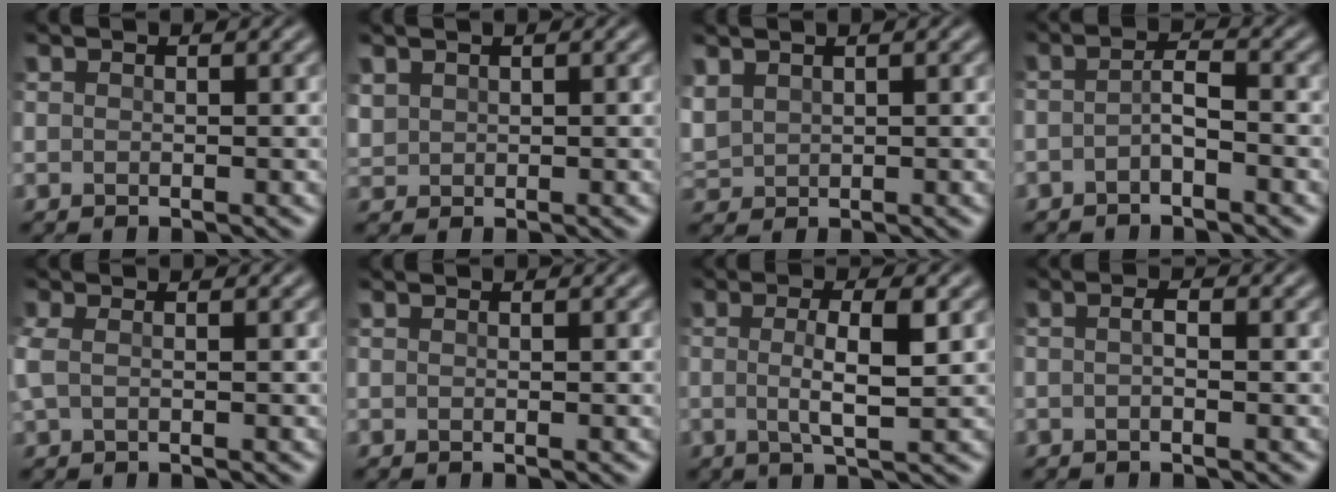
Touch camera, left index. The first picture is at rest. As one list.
[{"total": 1.1, "force": [0.6, 0.8, 0.2], "torque": [-0.011, 0.000, 0.017]}, {"total": 2.2, "force": [1.1, 1.5, 1.2], "torque": [-0.039, 0.005, 0.027]}, {"total": 1.9, "force": [-1.2, 0.4, 1.4], "torque": [-0.030, 0.003, -0.028]}, {"total": 1.6, "force": [0.1, 0.8, 1.4], "torque": [-0.040, 0.003, -0.004]}, {"total": 0.0}, {"total": 4.2, "force": [-0.1, 0.9, 4.1], "torque": [-0.071, 0.000, -0.005]}, {"total": 1.1, "force": [-0.3, 0.2, 1.1], "torque": [-0.018, -0.005, -0.008]}]